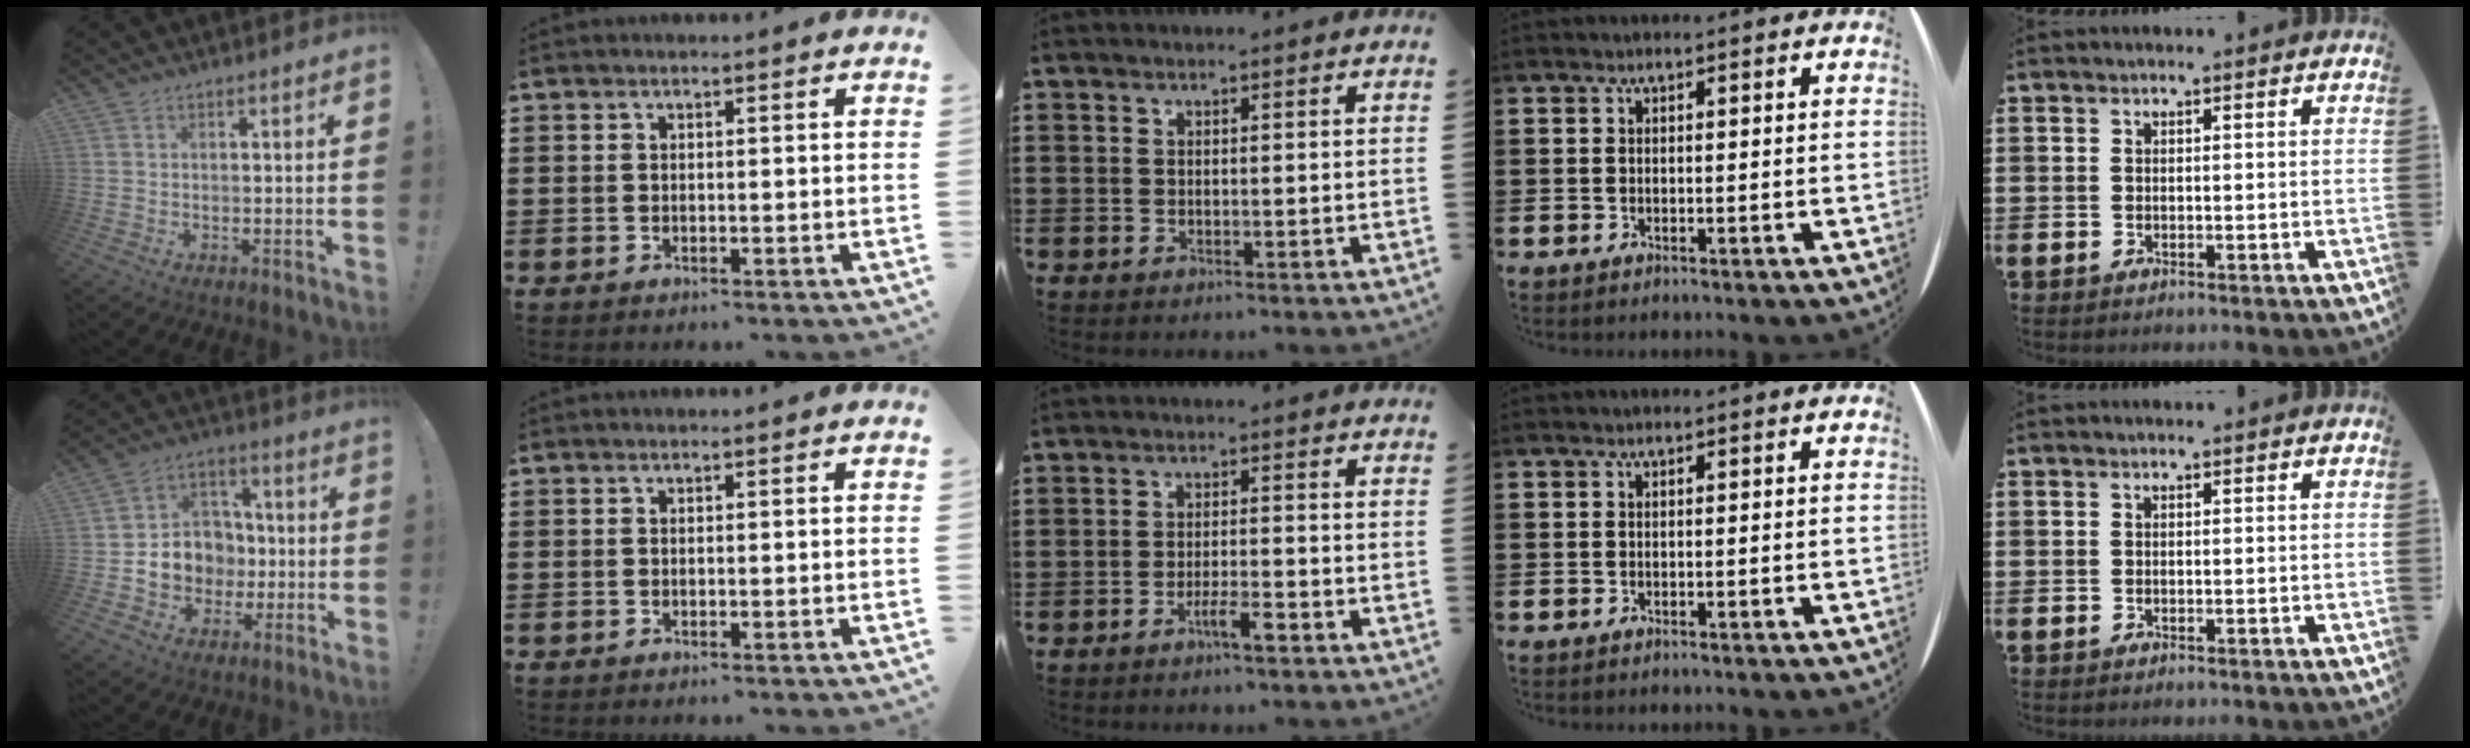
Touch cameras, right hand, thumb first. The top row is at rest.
{"thumb": {"total": 11.2, "force": [-2.6, 10.3, 3.7], "torque": [-0.047, 0.020, -0.034]}, "middle": {"total": 3.5, "force": [-2.3, 0.7, 2.6], "torque": [-0.048, 0.003, -0.044]}}